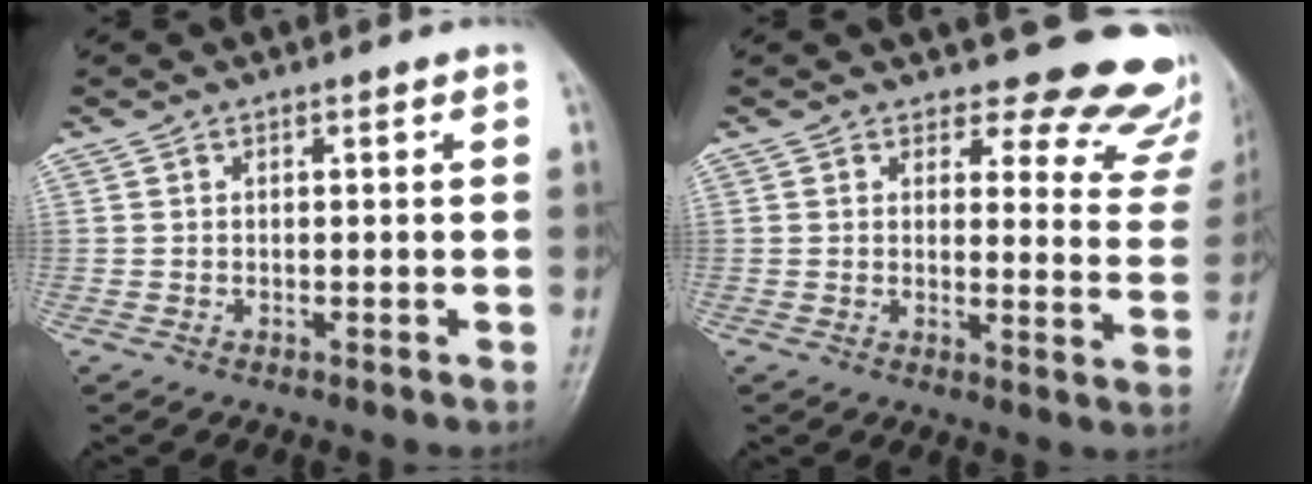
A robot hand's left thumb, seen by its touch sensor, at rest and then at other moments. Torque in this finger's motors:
{"motor_torque": [0.39, 0.27, -0.17, -0.18, 0.07]}